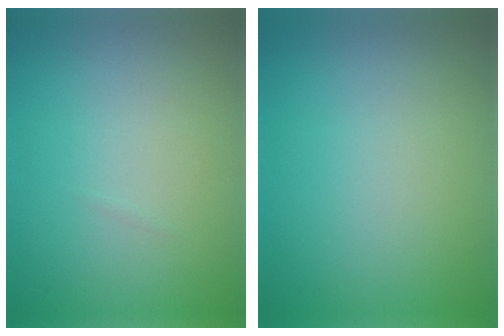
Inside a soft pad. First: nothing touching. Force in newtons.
{"total": 0.0}